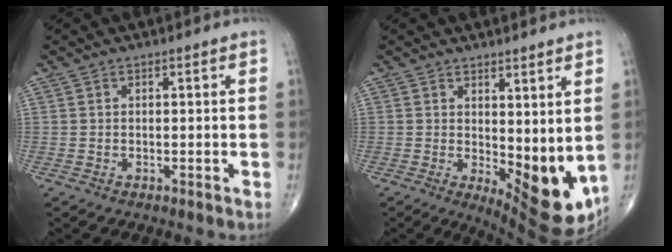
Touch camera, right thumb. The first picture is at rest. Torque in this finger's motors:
{"motor_torque": [-0.37, 1.42, 0.76, 0.51, 0.26]}